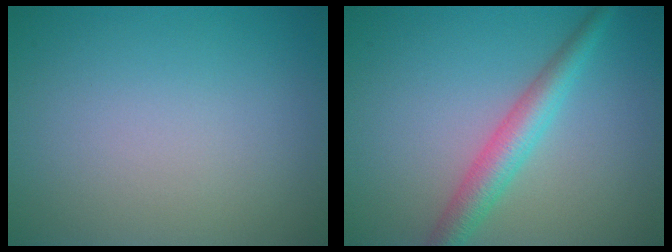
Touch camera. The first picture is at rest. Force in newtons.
{"total": 3.7, "press": 3.7, "slide": 0.0}